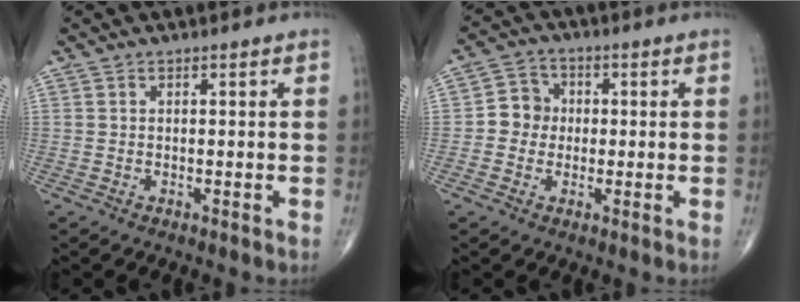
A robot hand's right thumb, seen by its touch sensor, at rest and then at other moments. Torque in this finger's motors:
{"motor_torque": [-0.25, 0.38, 0.37, -0.35, -0.02]}